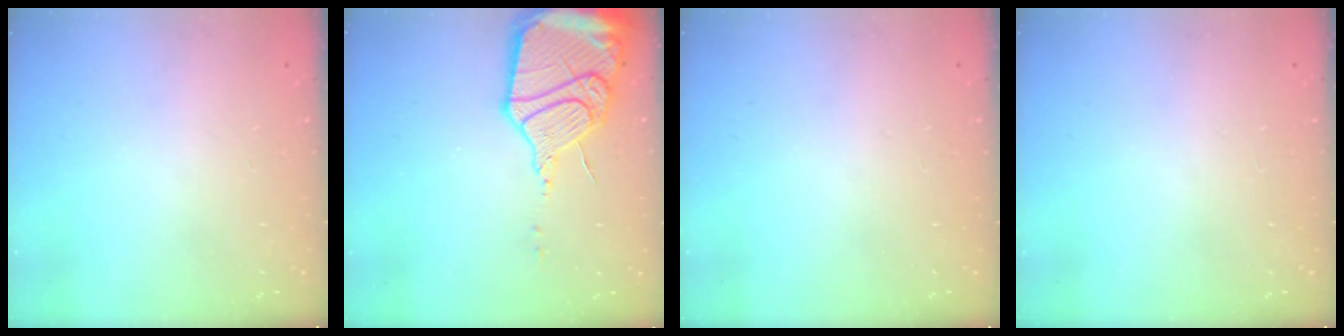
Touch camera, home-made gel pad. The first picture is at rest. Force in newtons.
{"total": 19.2, "press": 18.4, "slide": 5.2}
{"total": 0.0}
{"total": 0.0}